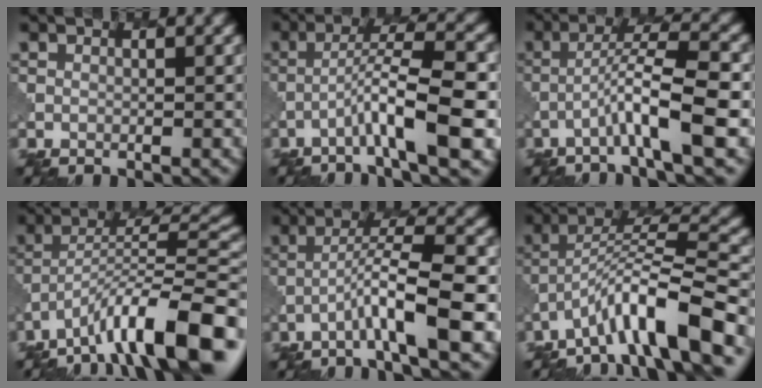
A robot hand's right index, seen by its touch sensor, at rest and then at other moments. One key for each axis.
{"total": 6.9, "fx": -2.7, "fy": 0.8, "fz": 6.3, "tx": -0.105, "ty": 0.017, "tz": -0.051}
{"total": 5.7, "fx": -2.2, "fy": 0.3, "fz": 5.2, "tx": -0.092, "ty": 0.018, "tz": -0.046}
{"total": 12.3, "fx": -7.8, "fy": 3.1, "fz": 9.0, "tx": -0.133, "ty": 0.012, "tz": -0.137}
{"total": 6.2, "fx": -2.5, "fy": 0.6, "fz": 5.7, "tx": -0.097, "ty": 0.018, "tz": -0.050}
{"total": 8.8, "fx": -5.6, "fy": 1.7, "fz": 6.6, "tx": -0.104, "ty": 0.018, "tz": -0.101}